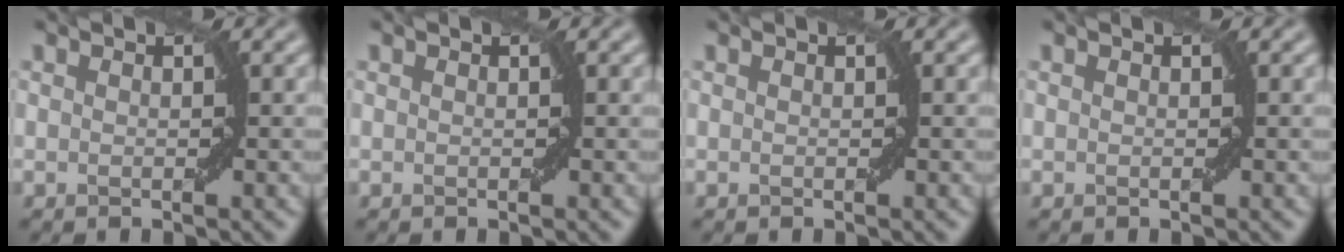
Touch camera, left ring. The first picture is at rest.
{"total": 0.0}
{"total": 0.0}
{"total": 0.0}